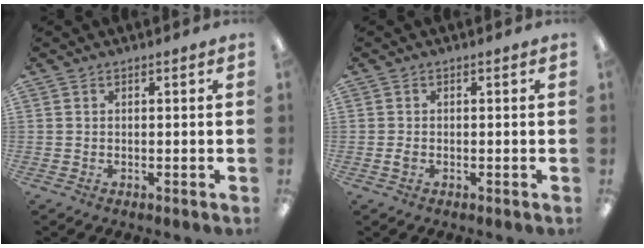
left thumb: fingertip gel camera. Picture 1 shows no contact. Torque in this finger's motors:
{"motor_torque": [-0.03, 0.03, -0.01, -0.05, 0.02]}